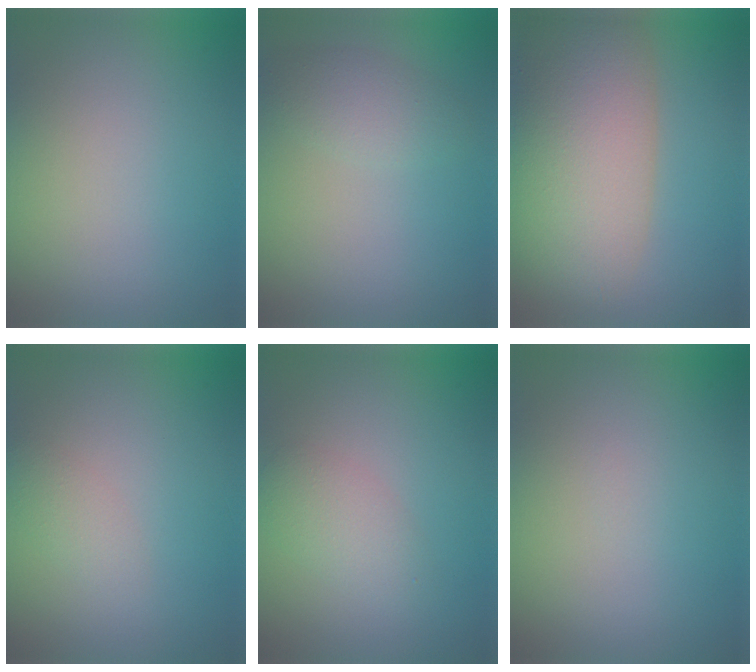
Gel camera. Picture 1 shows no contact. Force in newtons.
{"total": 2.2, "press": 2.2, "slide": 0.0}
{"total": 10.2, "press": 10.2, "slide": 0.5}
{"total": 1.4, "press": 1.4, "slide": 0.1}
{"total": 2.6, "press": 2.6, "slide": 0.1}
{"total": 0.0}